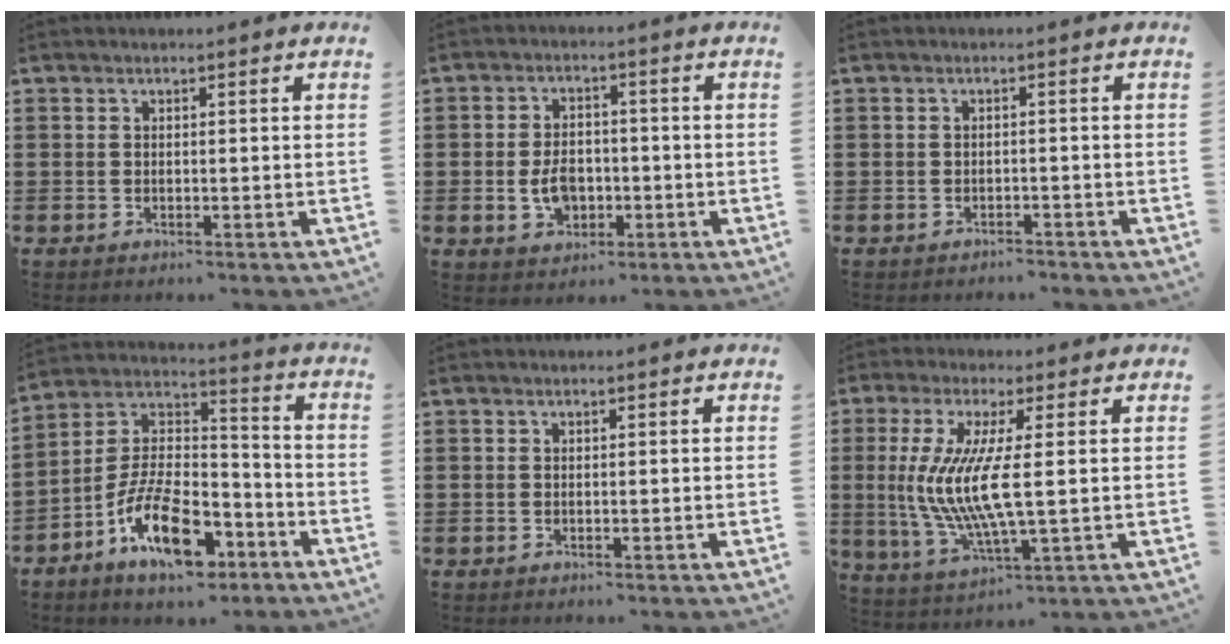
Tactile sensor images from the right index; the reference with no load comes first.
{"total": 5.0, "force": [-1.1, 3.6, 3.4], "torque": [-0.067, -0.001, -0.024]}
{"total": 1.3, "force": [-1.2, 0.3, 0.0], "torque": [-0.007, 0.002, -0.028]}
{"total": 13.8, "force": [-8.1, 5.8, 9.6], "torque": [-0.189, 0.024, -0.150]}
{"total": 0.0}
{"total": 9.7, "force": [0.7, 1.3, 9.6], "torque": [-0.222, -0.023, 0.002]}